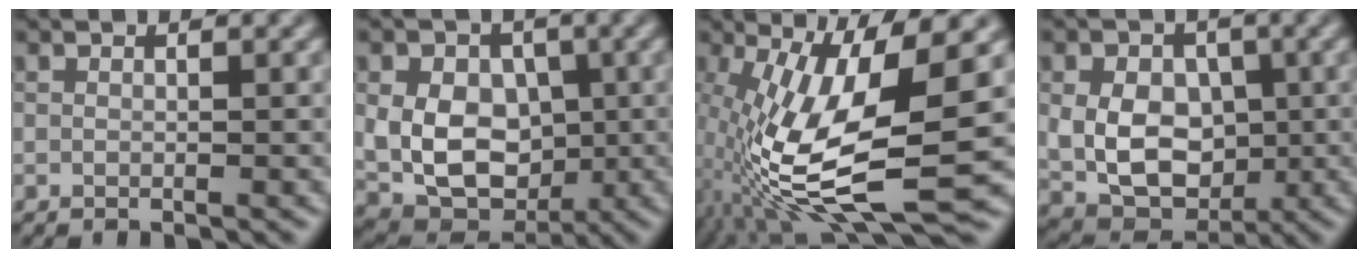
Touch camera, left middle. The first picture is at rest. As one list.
[{"total": 8.7, "force": [0.0, 6.5, 5.8], "torque": [-0.086, -0.012, -0.001]}, {"total": 13.7, "force": [-2.3, 3.9, 12.9], "torque": [-0.266, -0.014, -0.038]}, {"total": 7.7, "force": [0.0, 5.8, 5.1], "torque": [-0.082, -0.012, -0.001]}]